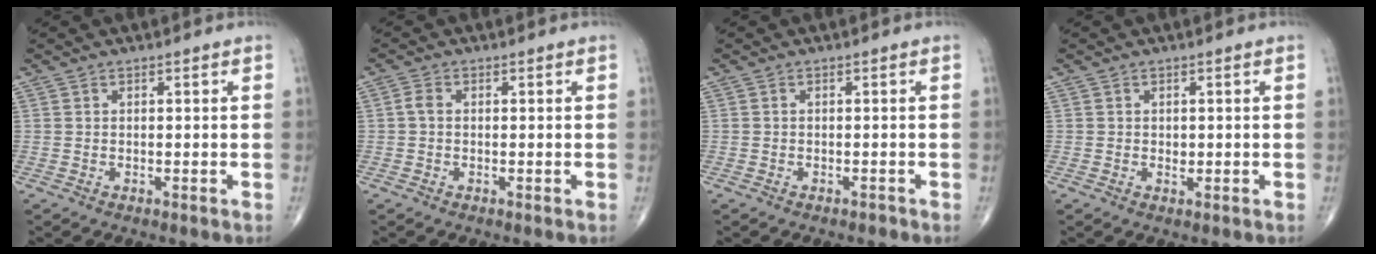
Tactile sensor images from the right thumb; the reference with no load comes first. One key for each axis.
{"total": 1.6, "fx": -0.1, "fy": 1.1, "fz": 1.1, "tx": -0.020, "ty": 0.003, "tz": -0.005}
{"total": 0.6, "fx": -0.5, "fy": 0.4, "fz": 0.1, "tx": 0.001, "ty": 0.001, "tz": -0.012}
{"total": 1.1, "fx": 0.0, "fy": 0.8, "fz": 0.7, "tx": -0.006, "ty": 0.000, "tz": 0.001}